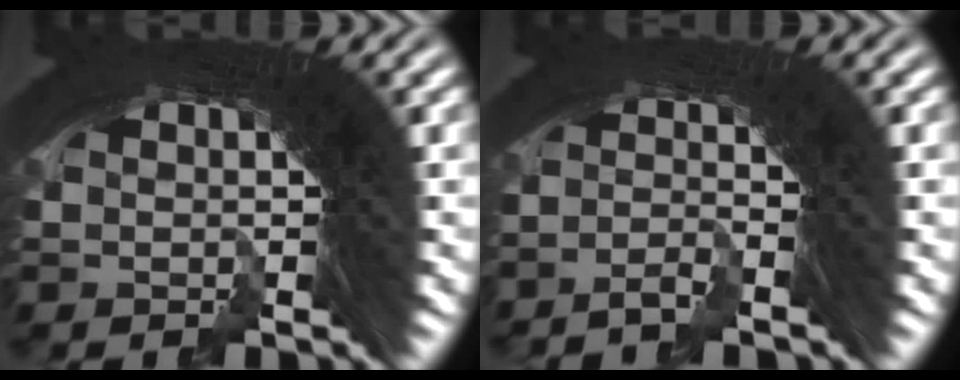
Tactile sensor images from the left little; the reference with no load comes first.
{"total": 3.4, "force": [-2.3, -1.5, -2.0], "torque": [0.037, -0.004, -0.044]}